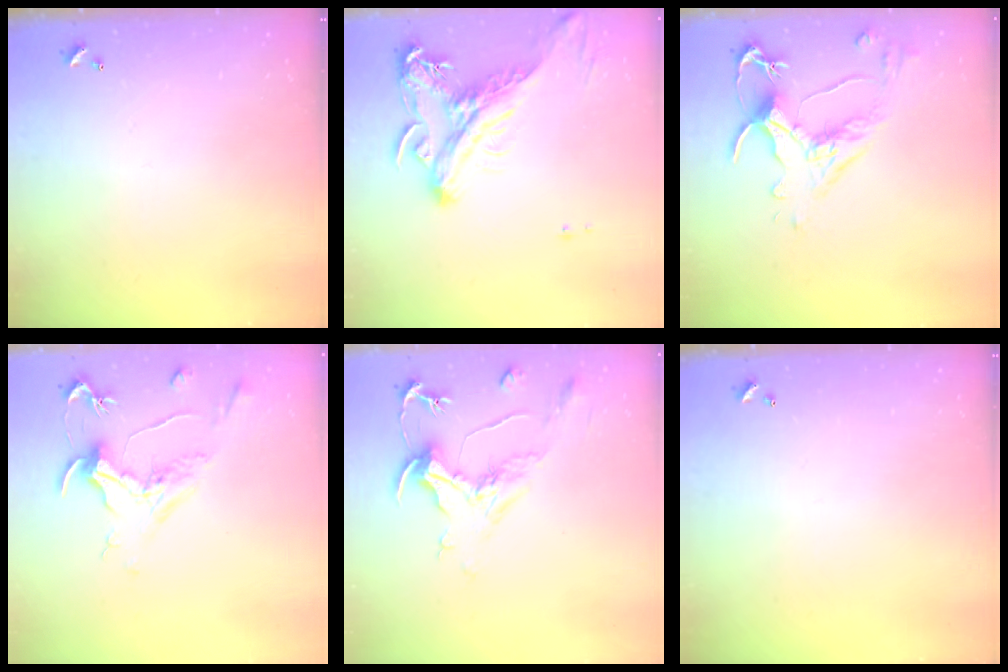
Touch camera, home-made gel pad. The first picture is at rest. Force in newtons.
{"total": 4.2, "press": 3.8, "slide": 1.6}
{"total": 2.5, "press": 2.1, "slide": 1.2}
{"total": 1.6, "press": 1.4, "slide": 0.7}
{"total": 2.1, "press": 1.6, "slide": 1.4}
{"total": 0.0}